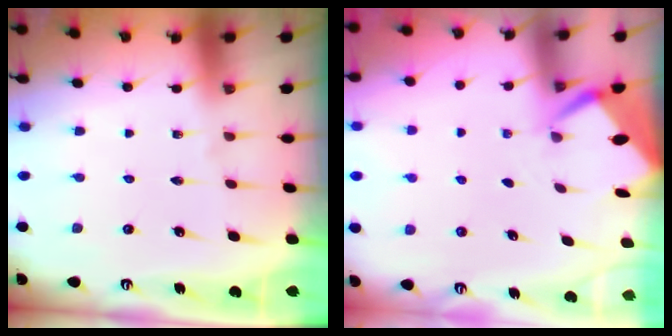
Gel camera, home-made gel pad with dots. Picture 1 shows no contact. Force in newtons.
{"total": 2.6, "press": 2.6, "slide": 0.3}